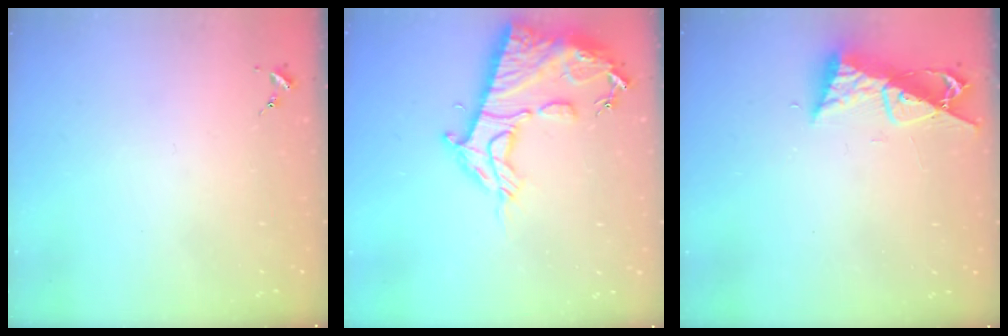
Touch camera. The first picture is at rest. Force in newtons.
{"total": 18.2, "press": 18.1, "slide": 1.7}
{"total": 9.8, "press": 9.8, "slide": 0.8}